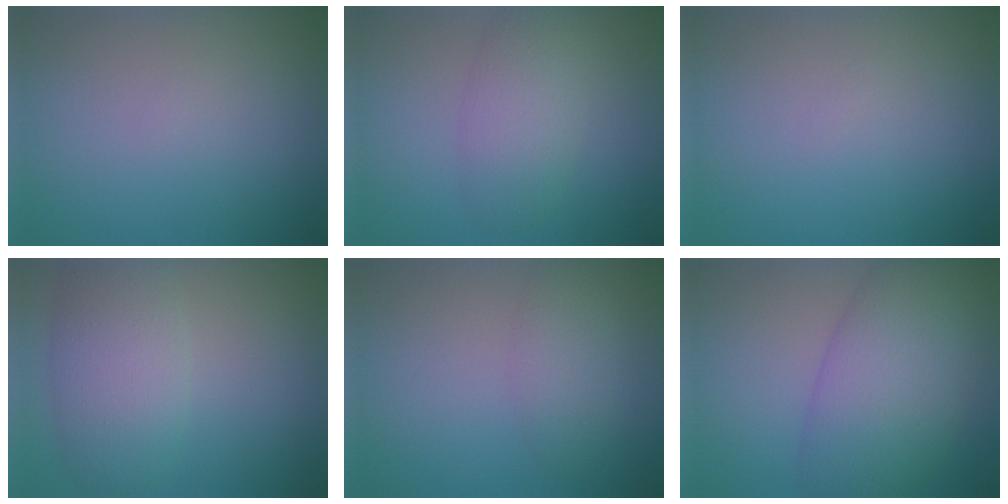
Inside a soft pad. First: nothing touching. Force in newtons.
{"total": 2.4, "press": 2.4, "slide": 0.3}
{"total": 0.0}
{"total": 5.7, "press": 5.7, "slide": 0.2}
{"total": 2.2, "press": 2.2, "slide": 0.1}
{"total": 8.9, "press": 8.9, "slide": 0.3}